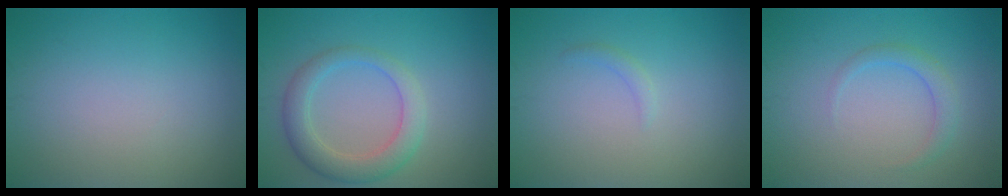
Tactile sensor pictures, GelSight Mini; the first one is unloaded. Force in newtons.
{"total": 3.0, "press": 3.0, "slide": 0.3}
{"total": 0.8, "press": 0.8, "slide": 0.1}
{"total": 1.7, "press": 1.7, "slide": 0.1}